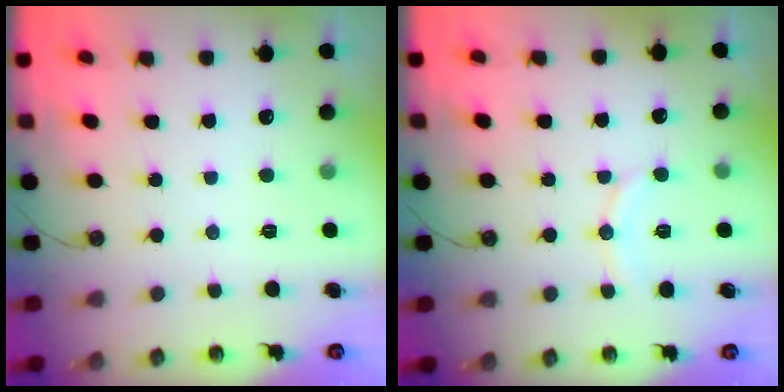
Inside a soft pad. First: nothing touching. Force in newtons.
{"total": 8.2, "press": 8.2, "slide": 0.8}